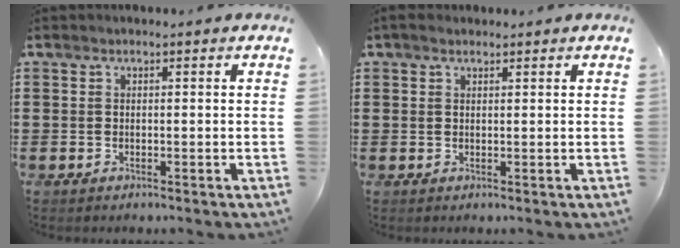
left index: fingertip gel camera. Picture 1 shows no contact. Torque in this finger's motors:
{"motor_torque": [2.14, 0.00, 0.36, 0.09]}